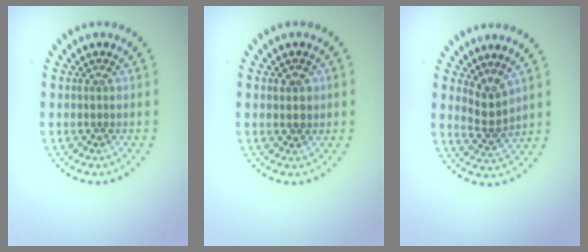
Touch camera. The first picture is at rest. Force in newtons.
{"total": 1.6, "press": 1.5, "slide": 0.4}
{"total": 2.5, "press": 1.8, "slide": 1.7}